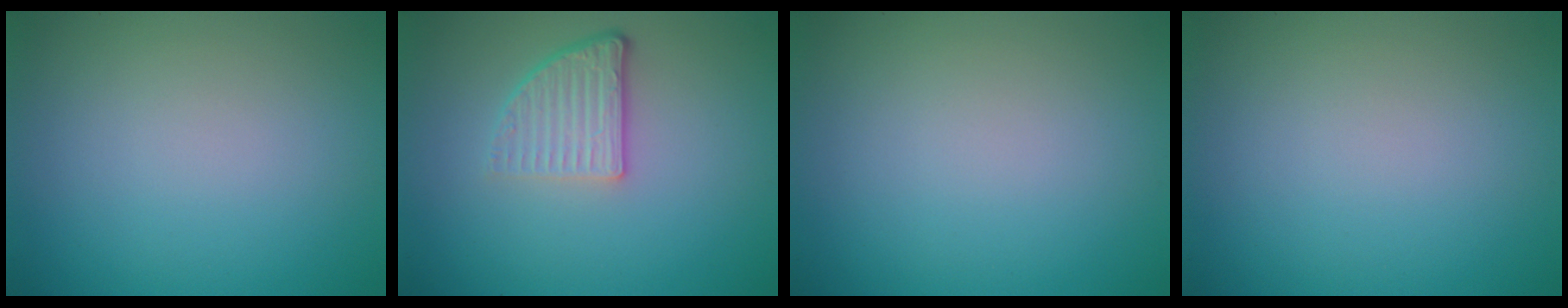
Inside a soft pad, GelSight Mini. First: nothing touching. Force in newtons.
{"total": 3.8, "press": 2.6, "slide": 2.8}
{"total": 0.0}
{"total": 0.0}